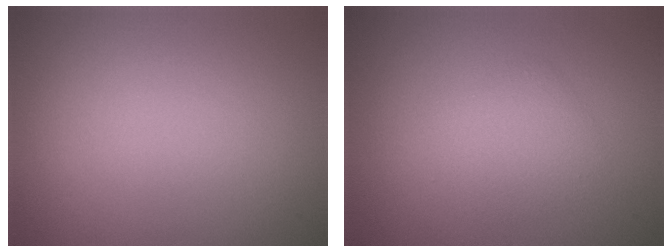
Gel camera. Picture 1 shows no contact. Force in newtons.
{"total": 2.2, "press": 2.2, "slide": 0.0}